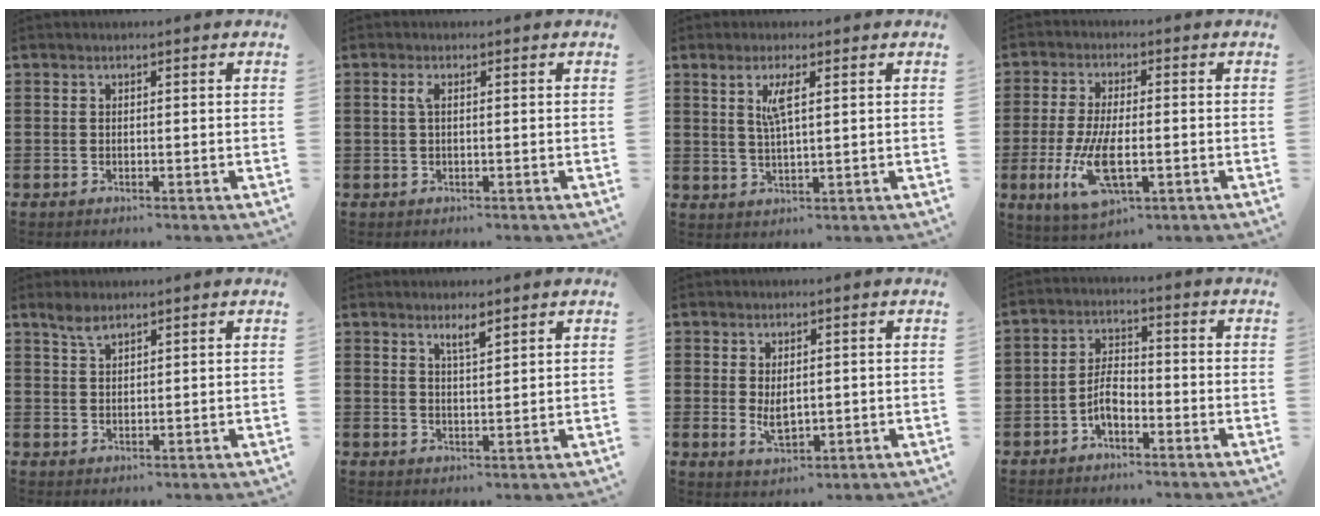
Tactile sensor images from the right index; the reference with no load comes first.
{"total": 1.4, "force": [0.2, 0.3, 1.4], "torque": [-0.028, 0.002, 0.002]}
{"total": 3.8, "force": [1.5, 0.7, 3.4], "torque": [-0.072, 0.003, 0.024]}
{"total": 9.0, "force": [-2.1, 3.8, 7.9], "torque": [-0.179, -0.017, -0.040]}
{"total": 2.7, "force": [2.1, 1.0, 1.4], "torque": [-0.034, 0.001, 0.040]}
{"total": 2.6, "force": [2.0, 0.4, 1.6], "torque": [-0.025, -0.001, 0.033]}
{"total": 3.1, "force": [0.1, 1.7, 2.6], "torque": [-0.043, -0.001, 0.002]}
{"total": 4.0, "force": [-2.2, 2.1, 2.6], "torque": [-0.062, 0.002, -0.046]}